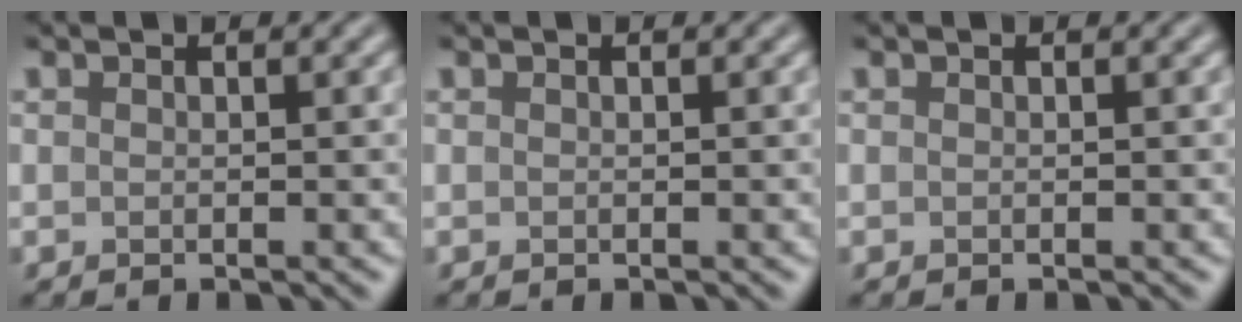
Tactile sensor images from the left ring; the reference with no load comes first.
{"total": 0.0}
{"total": 0.0}